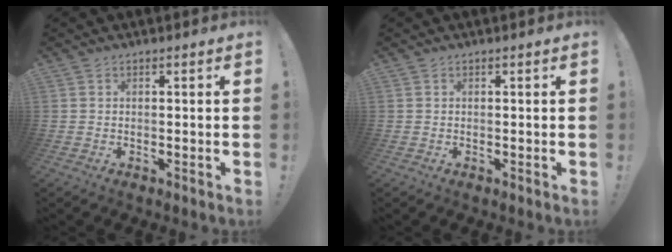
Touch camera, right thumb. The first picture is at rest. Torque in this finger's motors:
{"motor_torque": [-0.06, 0.06, 0.00, 0.00, 0.04]}